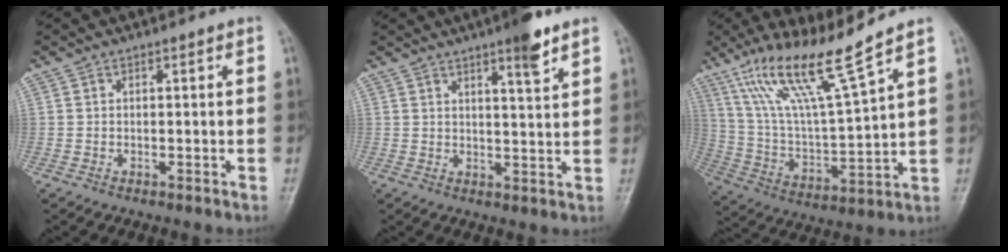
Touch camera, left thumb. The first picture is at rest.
{"total": 6.0, "force": [4.0, 0.7, 4.4], "torque": [-0.059, -0.024, 0.057]}
{"total": 16.4, "force": [11.3, 1.1, 11.8], "torque": [-0.212, -0.056, 0.222]}